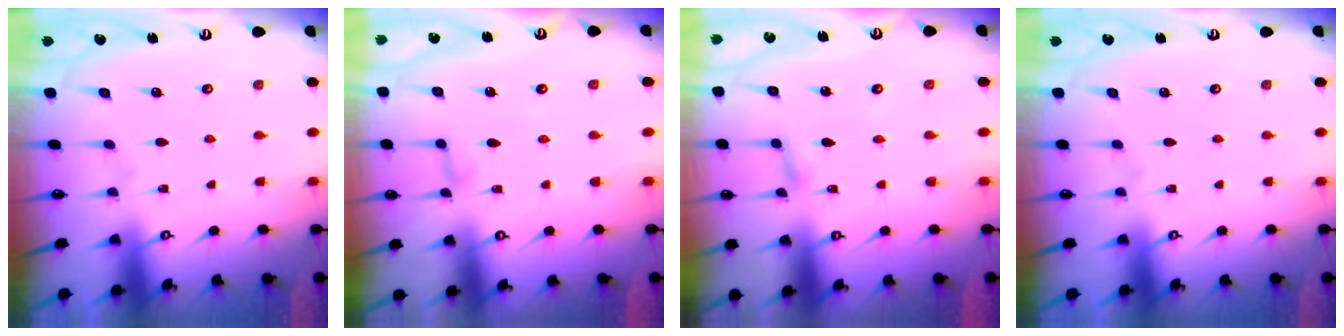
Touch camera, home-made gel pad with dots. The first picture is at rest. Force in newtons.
{"total": 3.9, "press": 3.9, "slide": 0.5}
{"total": 2.4, "press": 2.4, "slide": 0.3}
{"total": 0.0}